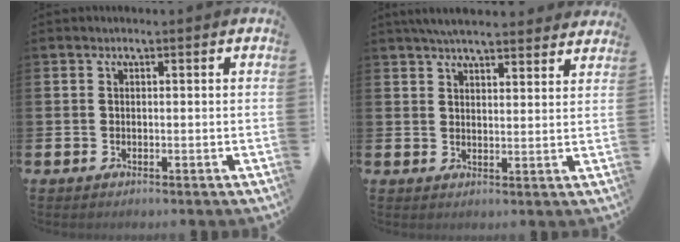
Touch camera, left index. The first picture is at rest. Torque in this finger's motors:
{"motor_torque": [0.98, -1.16, 0.81, 0.07]}